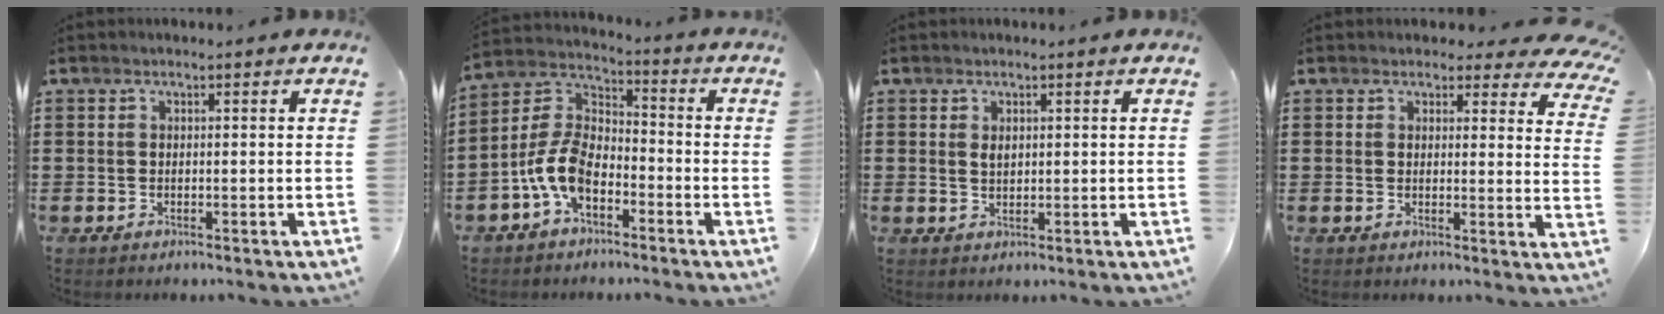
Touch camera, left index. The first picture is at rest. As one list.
[{"total": 8.8, "force": [-4.5, 4.5, 6.2], "torque": [-0.173, -0.011, -0.099]}, {"total": 1.1, "force": [0.4, 0.6, 0.8], "torque": [-0.018, 0.004, 0.006]}, {"total": 3.0, "force": [2.7, 0.9, 1.1], "torque": [-0.018, -0.009, 0.045]}]